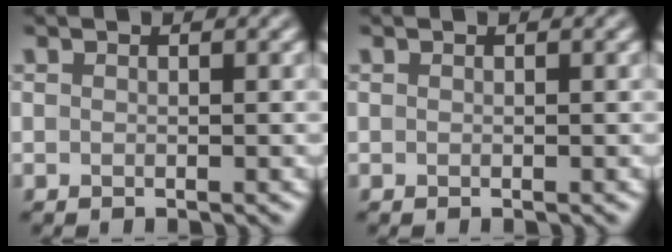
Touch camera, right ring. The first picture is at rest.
{"total": 0.0}